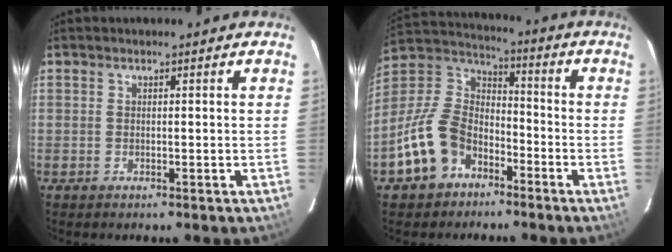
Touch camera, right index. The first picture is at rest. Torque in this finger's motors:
{"motor_torque": [0.51, -0.43, -0.10, -0.21]}